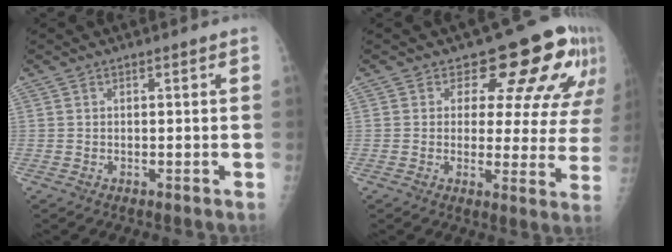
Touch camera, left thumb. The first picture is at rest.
{"total": 15.5, "force": [9.7, 8.4, 8.7], "torque": [-0.043, -0.045, 0.094]}